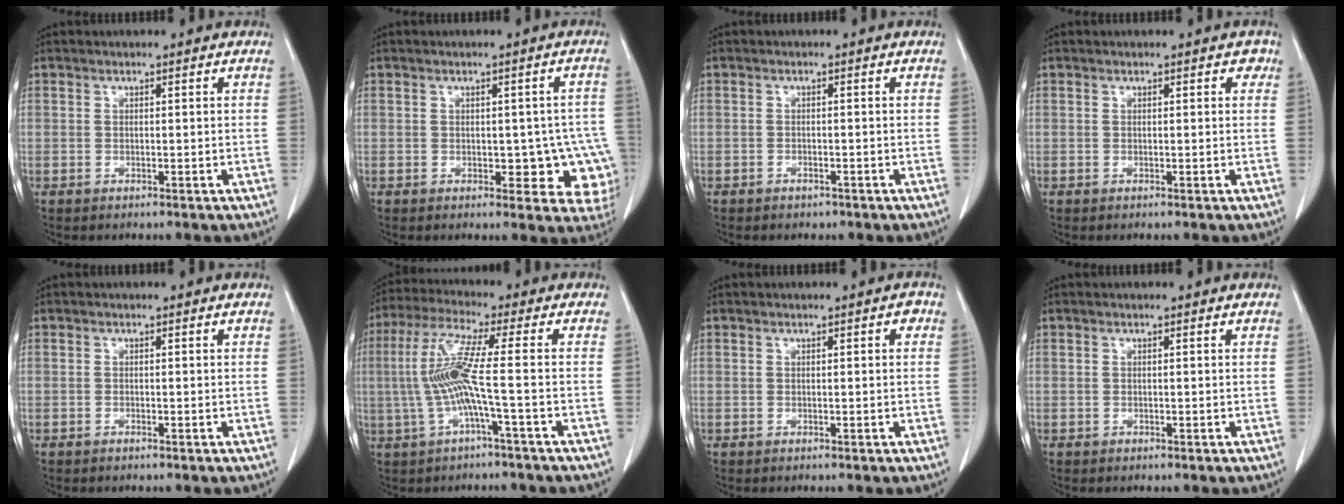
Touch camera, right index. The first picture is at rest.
{"total": 8.1, "force": [-1.5, 4.6, 6.5], "torque": [-0.044, 0.017, -0.010]}
{"total": 1.2, "force": [-0.9, 0.7, 0.3], "torque": [-0.009, 0.001, -0.010]}
{"total": 1.1, "force": [0.5, 0.7, 0.7], "torque": [0.000, 0.003, 0.001]}
{"total": 0.0}
{"total": 8.8, "force": [-1.1, -0.7, 8.7], "torque": [-0.191, 0.014, -0.024]}
{"total": 0.9, "force": [0.3, 0.3, 0.8], "torque": [-0.008, 0.004, 0.002]}
{"total": 0.0}